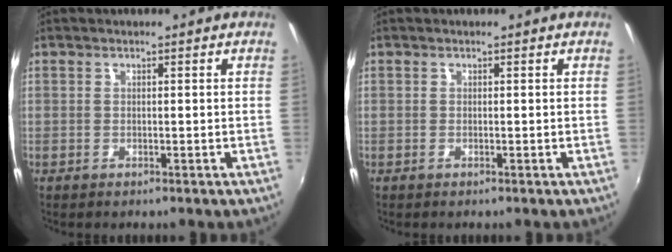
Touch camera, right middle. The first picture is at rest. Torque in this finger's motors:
{"motor_torque": [0.01, -0.02, 0.00, 0.00]}